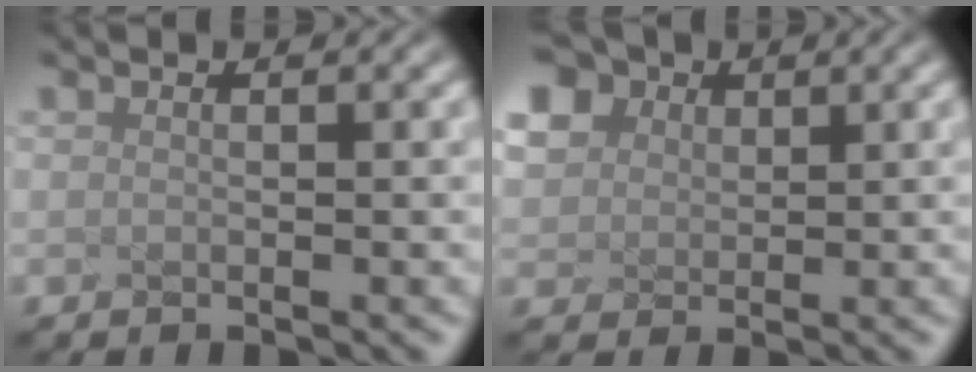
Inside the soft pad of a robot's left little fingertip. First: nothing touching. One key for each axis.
{"total": 5.8, "fx": 3.3, "fy": 4.2, "fz": 2.2, "tx": -0.118, "ty": 0.023, "tz": 0.095}